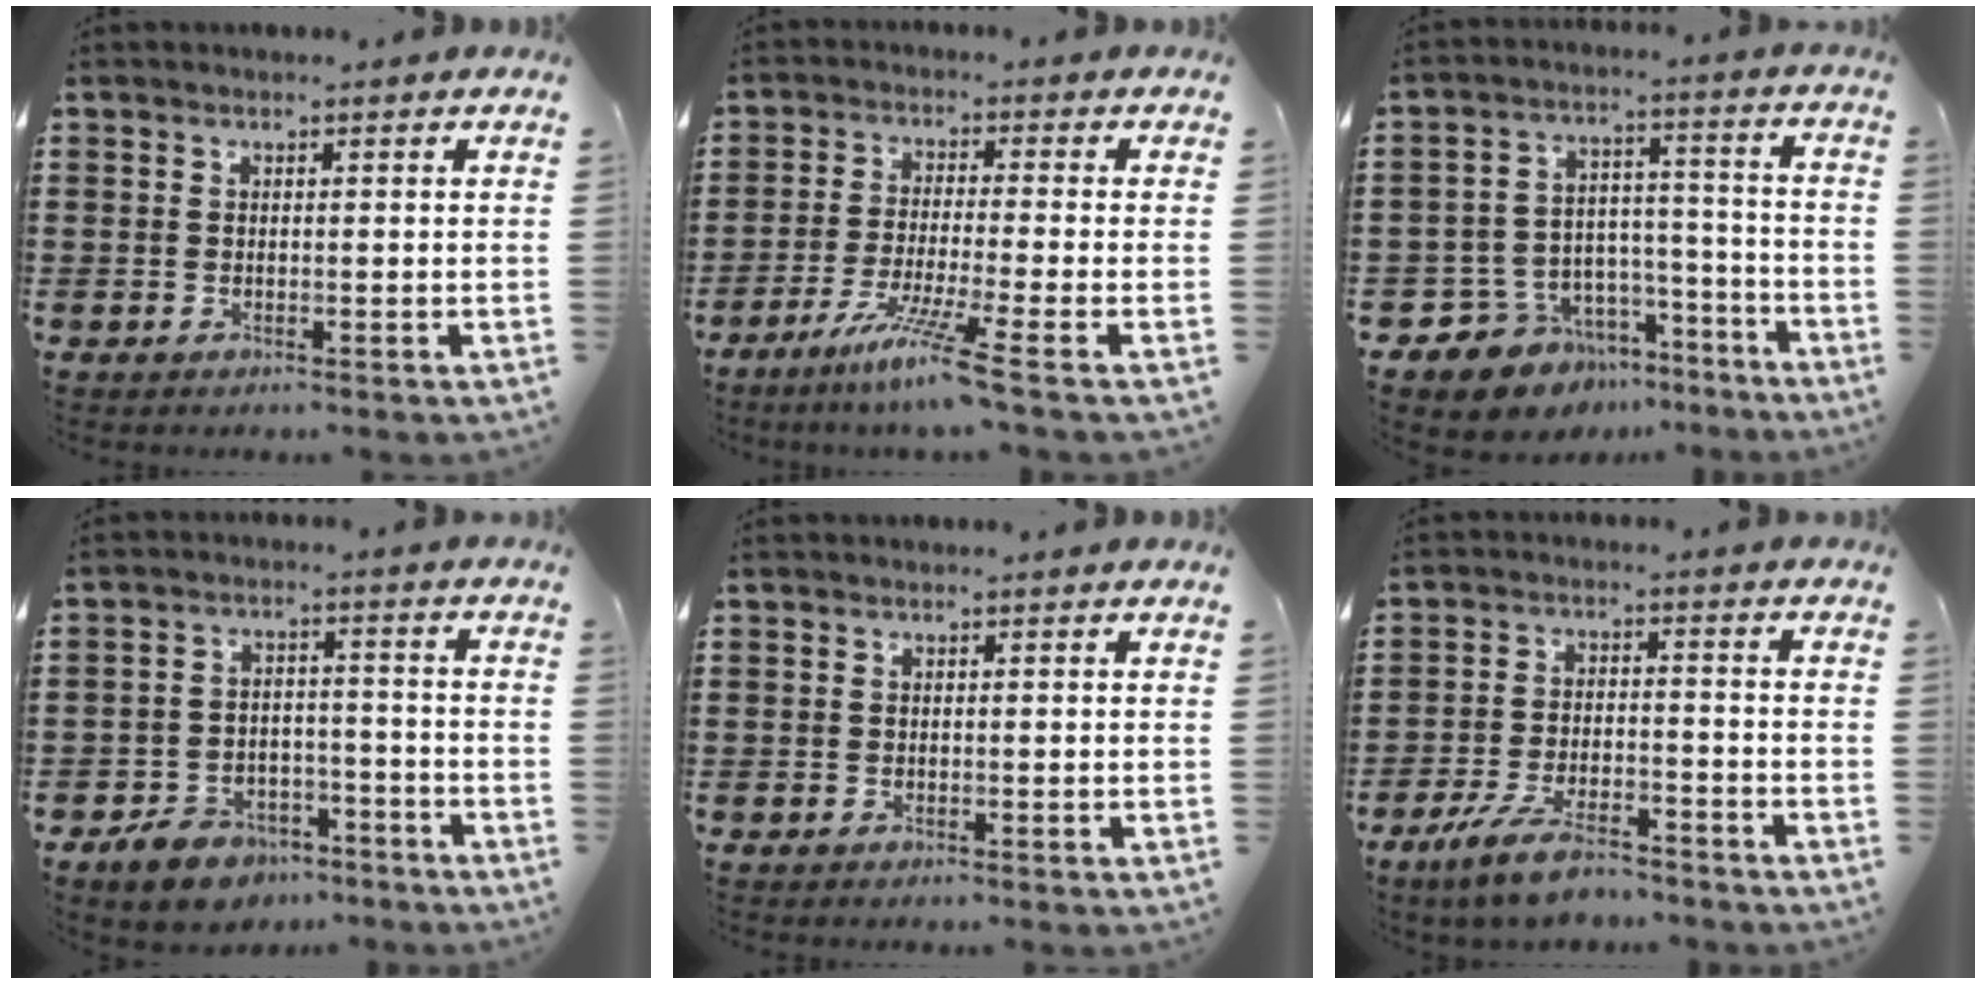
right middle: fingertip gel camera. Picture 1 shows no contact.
{"total": 7.4, "force": [-5.0, -1.0, 5.3], "torque": [-0.113, -0.022, -0.099]}
{"total": 7.3, "force": [-6.0, 4.1, -0.1], "torque": [-0.010, 0.022, -0.115]}
{"total": 5.7, "force": [-5.0, 2.3, 1.3], "torque": [-0.030, 0.019, -0.099]}
{"total": 0.0}
{"total": 6.9, "force": [-5.6, 1.5, 3.6], "torque": [-0.083, 0.000, -0.109]}